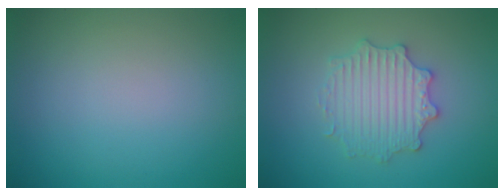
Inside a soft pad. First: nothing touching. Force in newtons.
{"total": 3.3, "press": 3.3, "slide": 0.6}